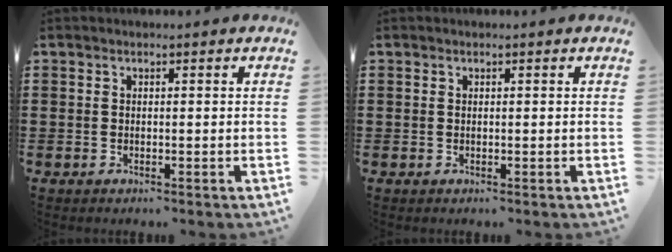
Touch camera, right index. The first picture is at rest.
{"total": 0.0}